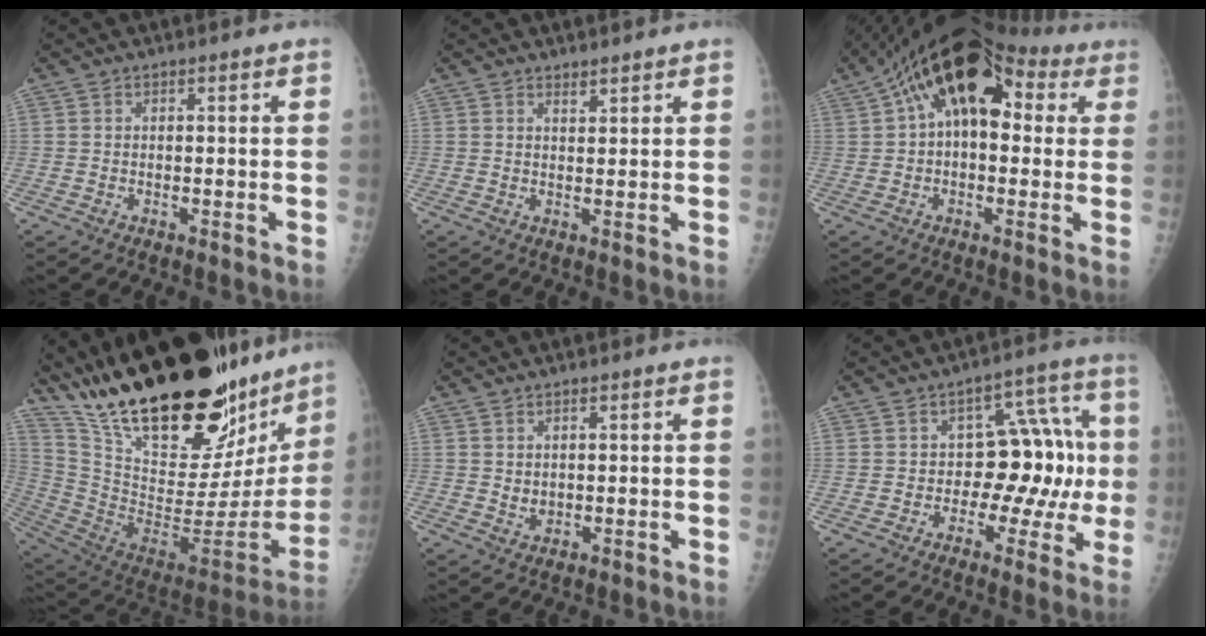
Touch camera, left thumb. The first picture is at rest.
{"total": 1.3, "force": [1.2, 0.3, 0.3], "torque": [0.002, -0.011, 0.020]}
{"total": 15.6, "force": [4.4, 9.2, 11.8], "torque": [-0.152, 0.042, 0.058]}
{"total": 39.9, "force": [30.6, 12.5, 22.3], "torque": [-0.349, -0.125, 0.473]}
{"total": 2.4, "force": [1.2, 1.6, 1.4], "torque": [-0.016, -0.012, 0.029]}
{"total": 12.5, "force": [-0.5, 7.9, 9.7], "torque": [-0.063, 0.043, -0.009]}